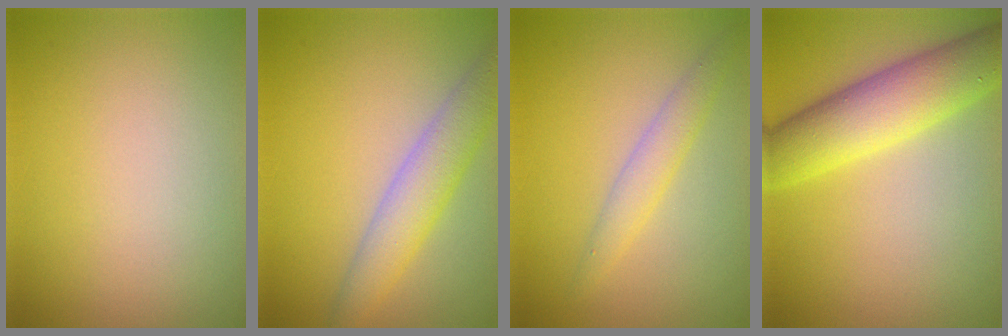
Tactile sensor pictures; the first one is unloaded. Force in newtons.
{"total": 4.0, "press": 4.0, "slide": 0.2}
{"total": 2.1, "press": 2.1, "slide": 0.1}
{"total": 6.7, "press": 6.7, "slide": 0.0}